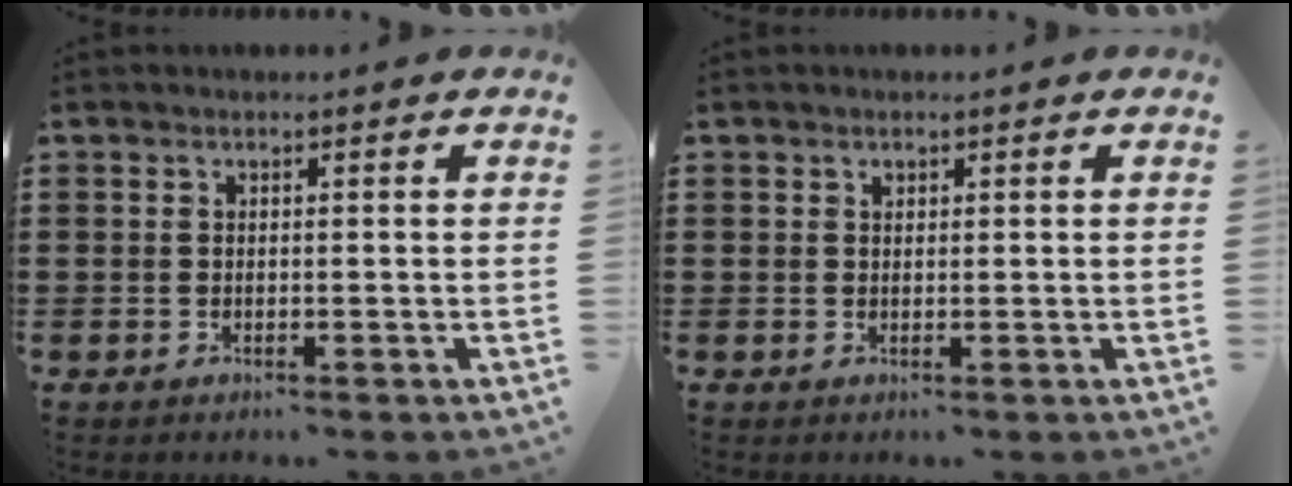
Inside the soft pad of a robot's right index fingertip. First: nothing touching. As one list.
[{"total": 0.5, "force": [0.4, 0.4, 0.1], "torque": [-0.003, 0.003, 0.007]}]